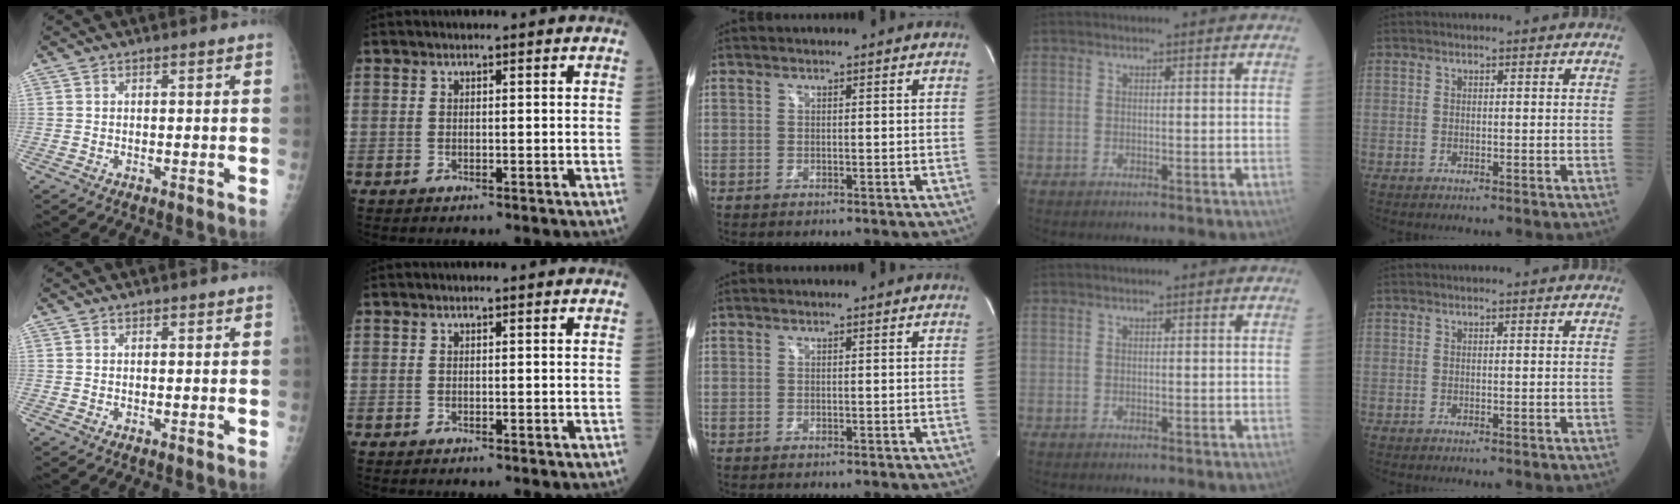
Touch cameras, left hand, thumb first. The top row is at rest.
{}